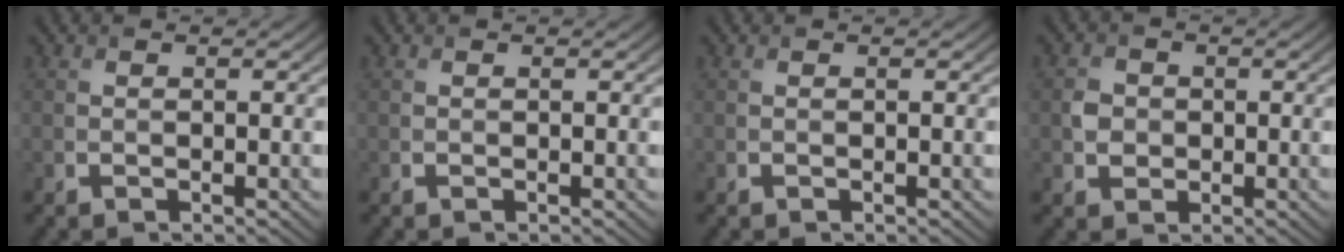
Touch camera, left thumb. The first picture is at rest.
{"total": 0.0}
{"total": 0.0}
{"total": 2.3, "force": [-0.1, 2.2, 0.8], "torque": [-0.015, -0.002, -0.005]}